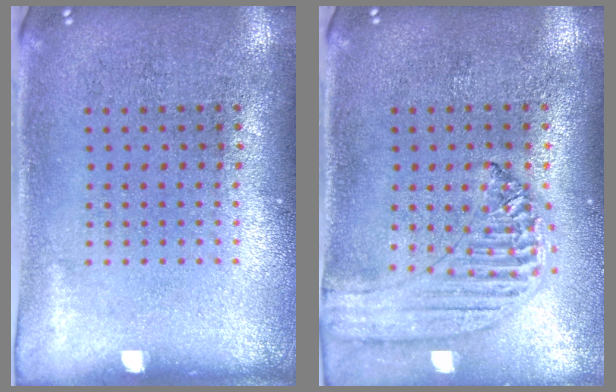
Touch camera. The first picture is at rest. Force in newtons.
{"total": 1.3, "press": 1.2, "slide": 0.2}